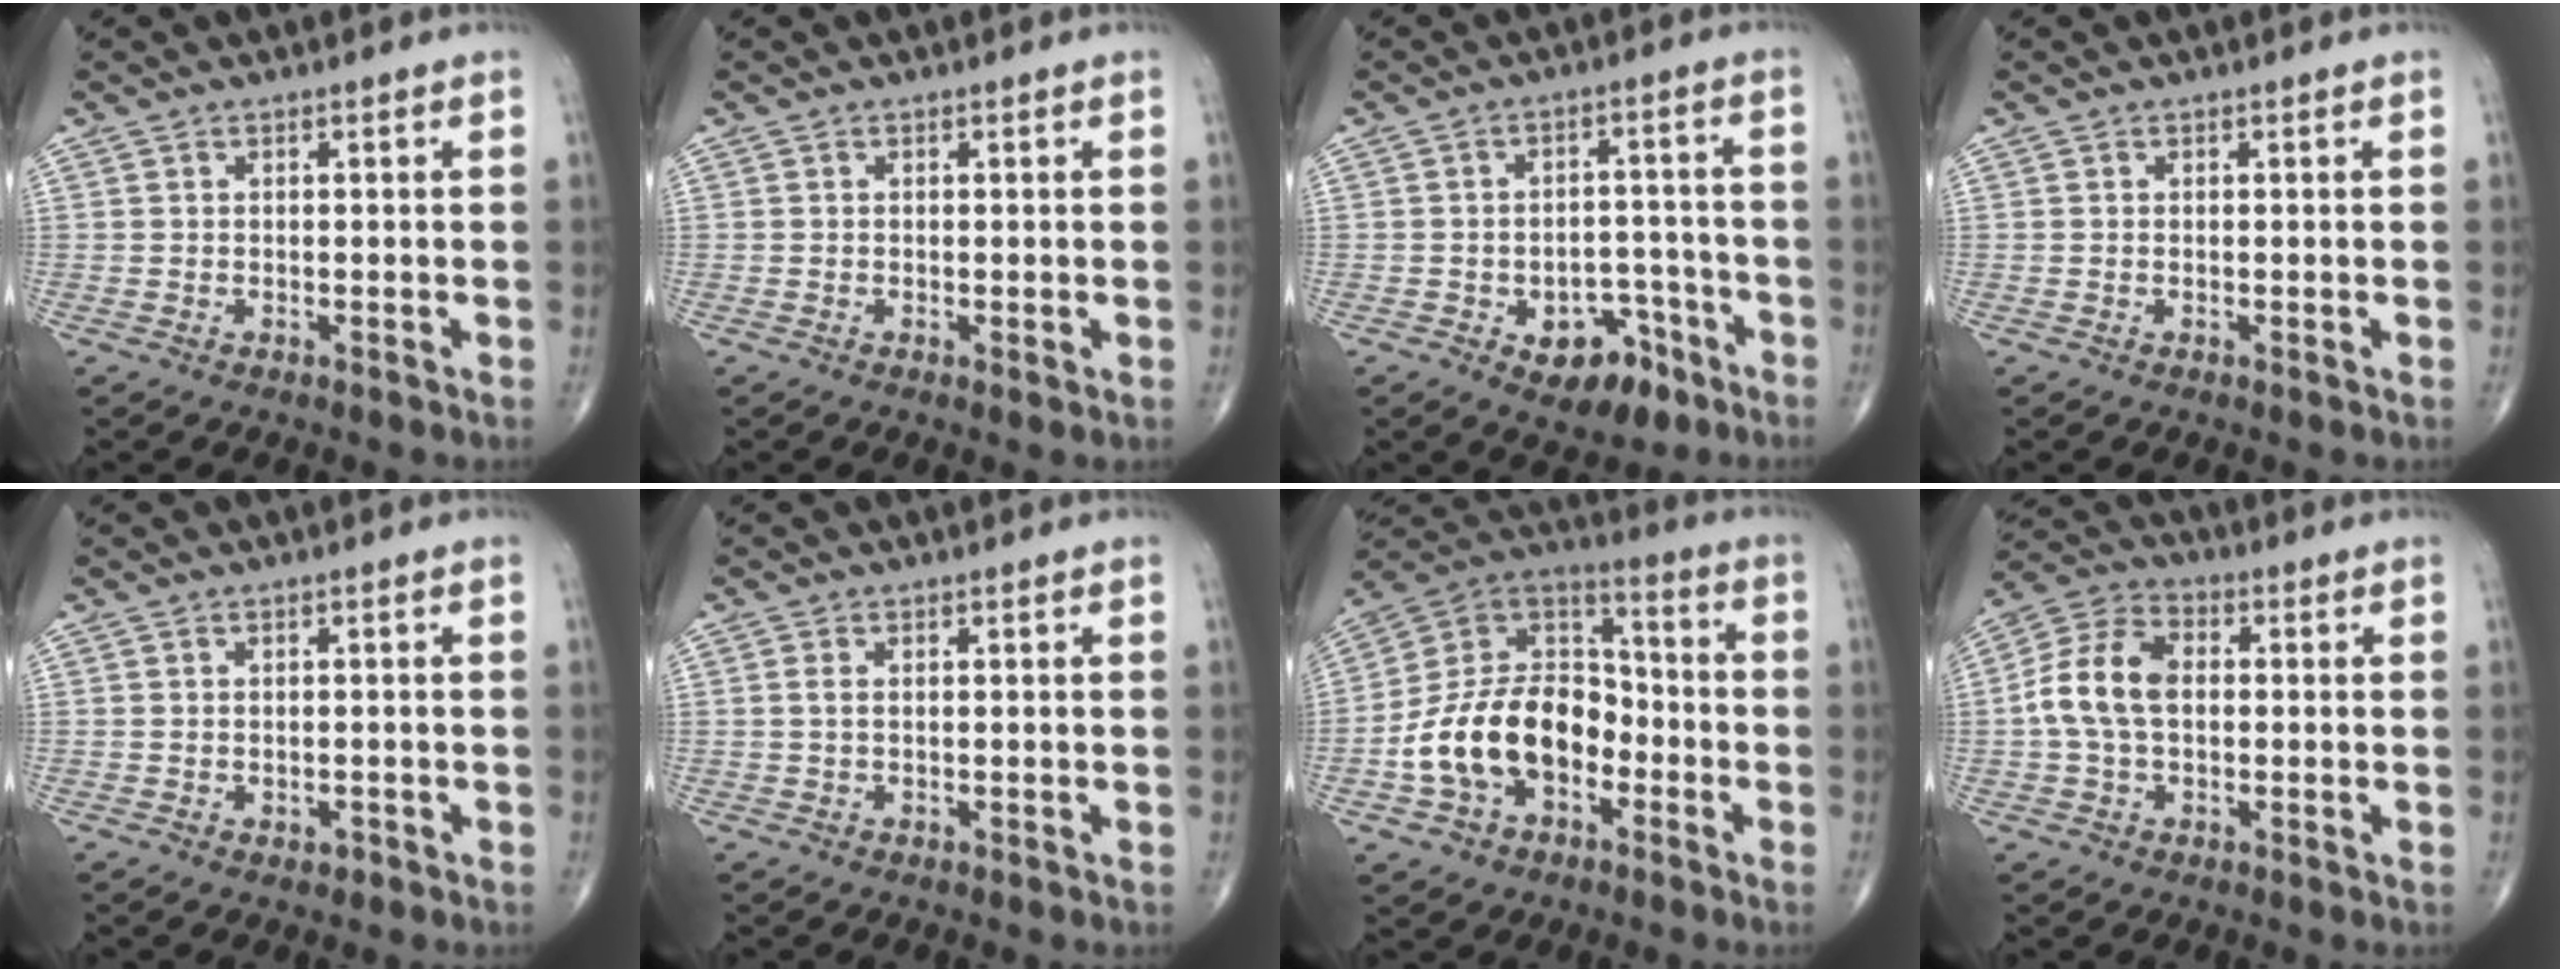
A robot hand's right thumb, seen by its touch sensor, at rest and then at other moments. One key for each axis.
{"total": 0.6, "fx": 0.0, "fy": 0.1, "fz": 0.5, "tx": -0.011, "ty": -0.004, "tz": -0.002}
{"total": 9.6, "fx": -4.9, "fy": 5.9, "fz": 5.7, "tx": -0.043, "ty": 0.042, "tz": -0.063}
{"total": 0.0}
{"total": 1.1, "fx": -0.5, "fy": 0.8, "fz": 0.6, "tx": -0.004, "ty": 0.002, "tz": -0.004}
{"total": 0.8, "fx": 0.1, "fy": 0.4, "fz": 0.8, "tx": -0.019, "ty": 0.000, "tz": 0.000}
{"total": 18.6, "fx": -5.4, "fy": 12.8, "fz": 12.4, "tx": -0.193, "ty": 0.059, "tz": -0.102}
{"total": 10.2, "fx": 0.1, "fy": 6.7, "fz": 7.8, "tx": -0.154, "ty": 0.029, "tz": -0.006}